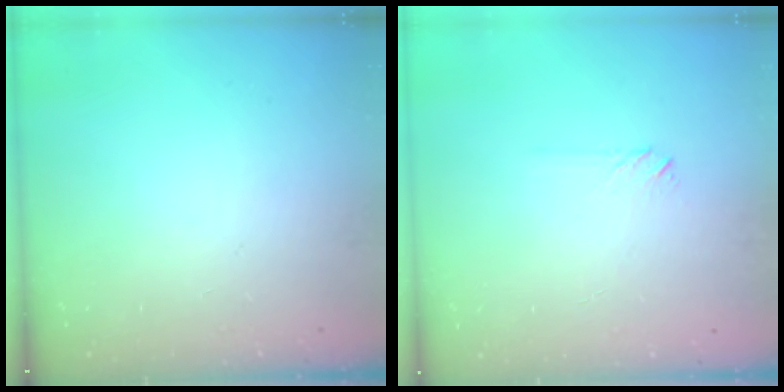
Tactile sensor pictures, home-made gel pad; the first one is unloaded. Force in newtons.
{"total": 2.0, "press": 2.0, "slide": 0.3}